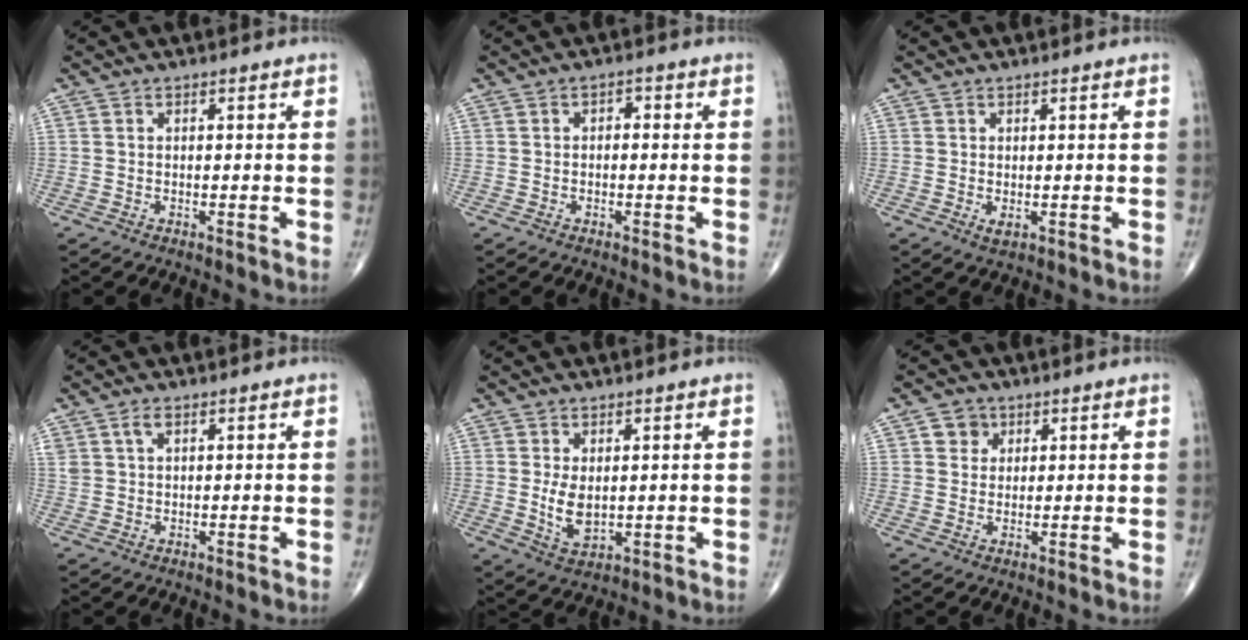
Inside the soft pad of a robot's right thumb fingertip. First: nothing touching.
{"total": 1.6, "force": [0.0, 1.1, 1.2], "torque": [-0.008, 0.007, -0.006]}
{"total": 1.2, "force": [-0.1, 0.6, 1.0], "torque": [-0.016, -0.004, 0.001]}
{"total": 2.3, "force": [1.2, 1.3, 1.5], "torque": [-0.033, 0.005, 0.029]}
{"total": 5.2, "force": [0.3, 3.0, 4.2], "torque": [-0.070, -0.016, 0.018]}
{"total": 3.4, "force": [1.5, 2.9, 1.0], "torque": [0.001, -0.005, 0.020]}